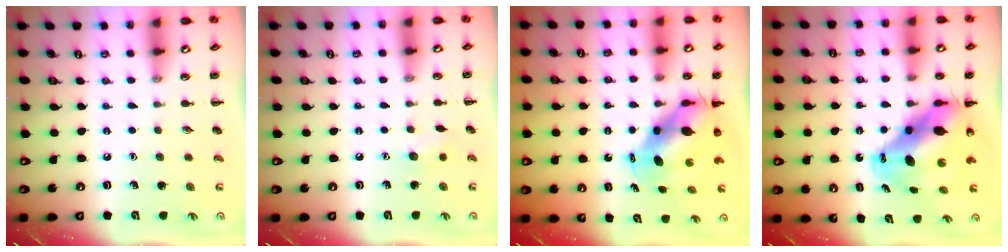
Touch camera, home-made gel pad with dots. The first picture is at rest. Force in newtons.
{"total": 6.2, "press": 6.0, "slide": 1.6}
{"total": 7.1, "press": 7.0, "slide": 1.5}
{"total": 12.4, "press": 12.0, "slide": 3.1}